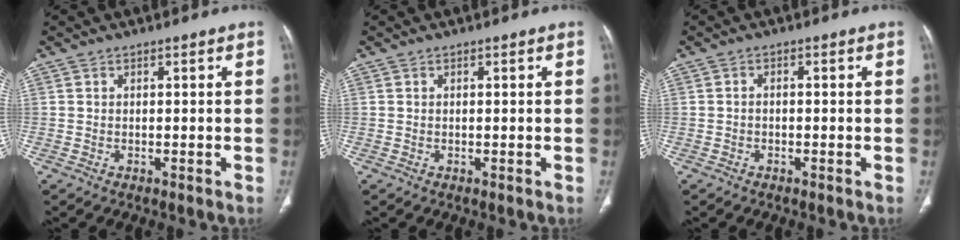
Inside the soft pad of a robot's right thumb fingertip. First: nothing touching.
{"total": 0.0}
{"total": 0.8, "force": [-0.3, 0.5, 0.6], "torque": [-0.007, 0.005, -0.008]}